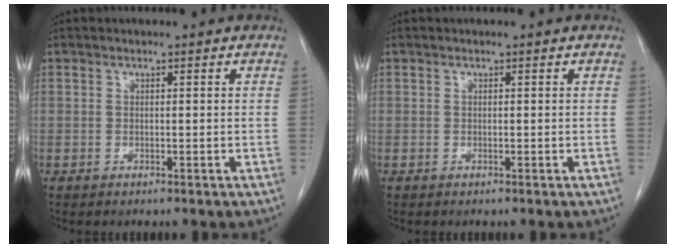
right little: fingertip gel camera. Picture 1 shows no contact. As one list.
[{"total": 0.0}]